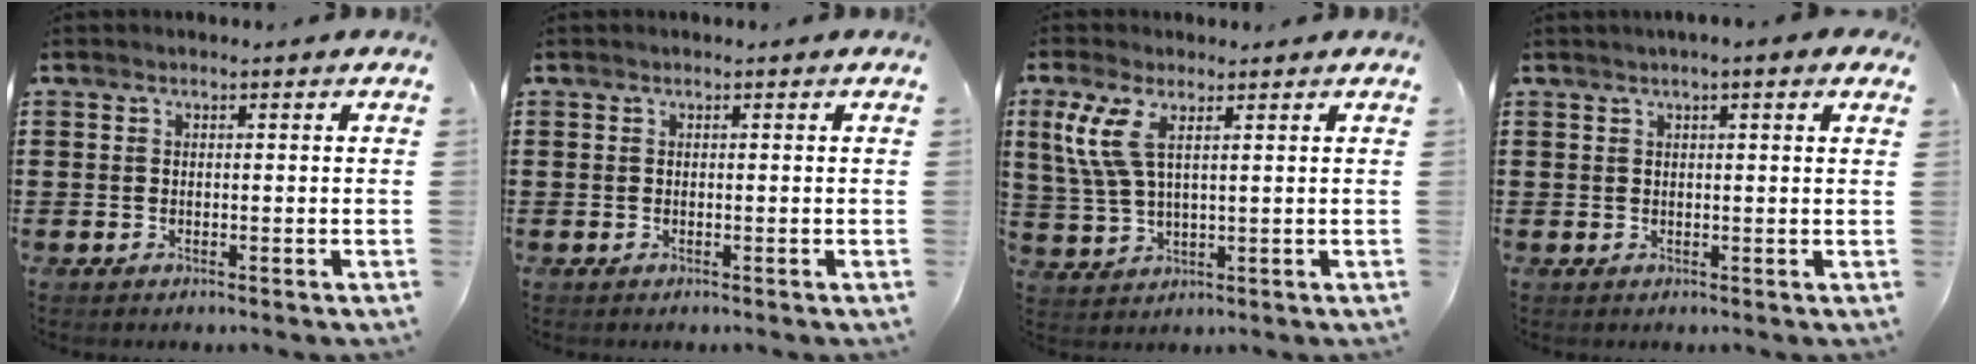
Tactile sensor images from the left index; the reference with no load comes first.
{"total": 0.0}
{"total": 6.4, "force": [3.0, 2.3, 5.2], "torque": [-0.129, -0.001, 0.048]}
{"total": 1.4, "force": [0.9, 0.2, 1.1], "torque": [-0.023, 0.003, 0.015]}